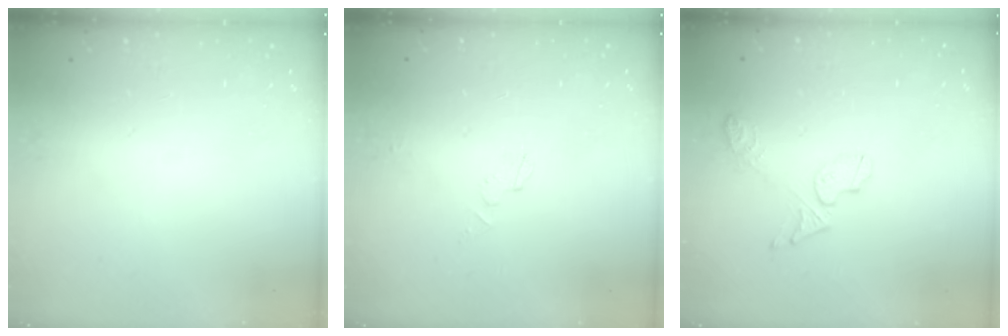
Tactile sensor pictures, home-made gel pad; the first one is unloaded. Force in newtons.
{"total": 2.8, "press": 2.8, "slide": 0.2}
{"total": 6.9, "press": 6.9, "slide": 0.5}